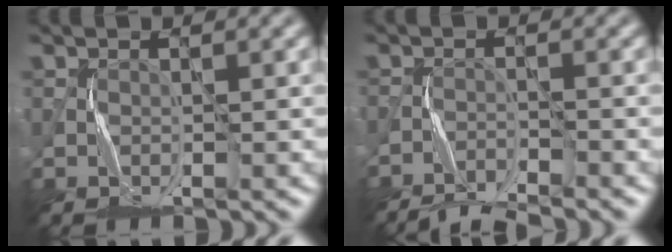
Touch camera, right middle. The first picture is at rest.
{"total": 4.4, "force": [-4.2, 0.3, 1.2], "torque": [-0.028, -0.012, -0.076]}